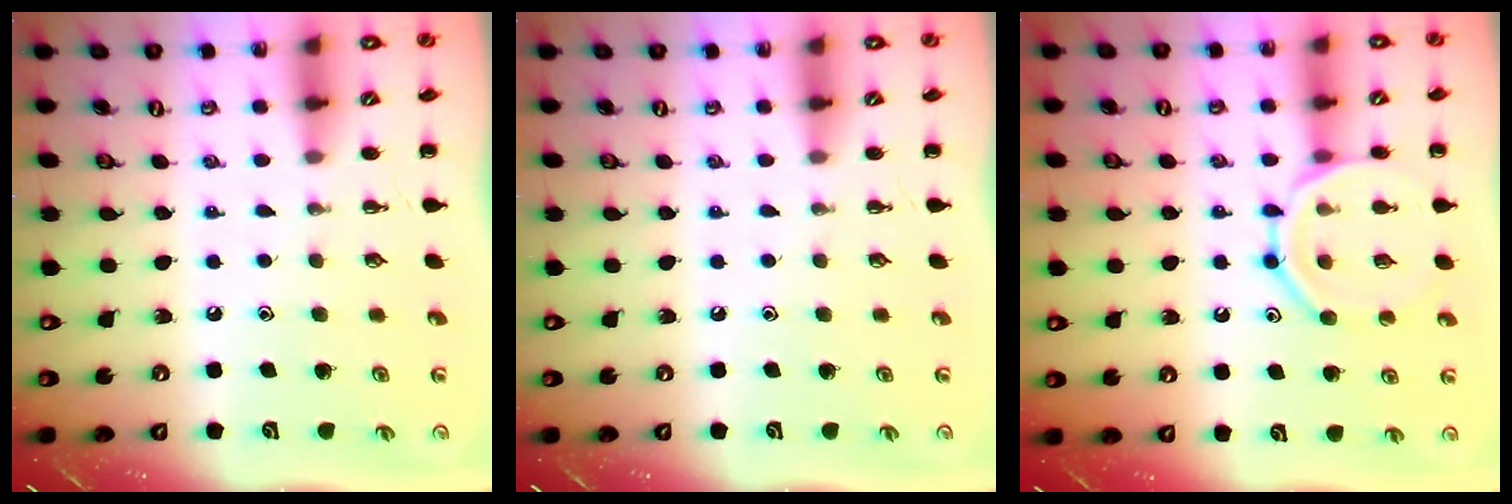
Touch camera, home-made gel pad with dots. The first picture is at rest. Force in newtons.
{"total": 0.0}
{"total": 14.2, "press": 14.2, "slide": 1.3}